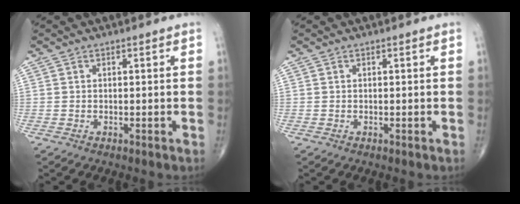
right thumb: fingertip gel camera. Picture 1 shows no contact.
{"total": 0.0}